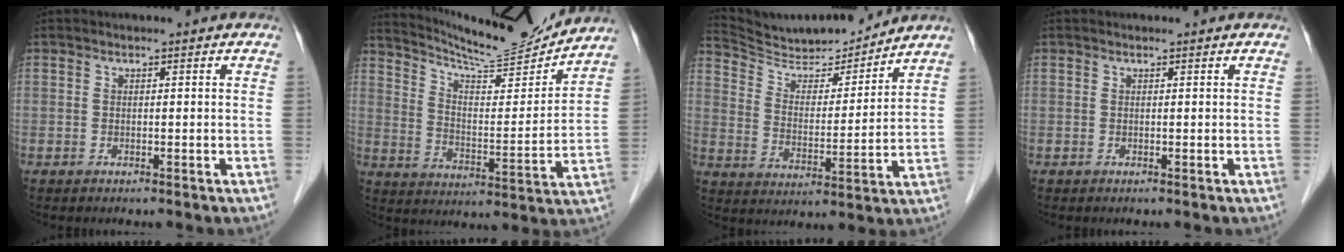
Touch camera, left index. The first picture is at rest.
{"total": 14.8, "force": [14.4, 0.2, 3.5], "torque": [-0.067, -0.031, 0.216]}
{"total": 13.6, "force": [13.2, 1.7, 2.6], "torque": [-0.048, -0.009, 0.223]}
{"total": 0.0}